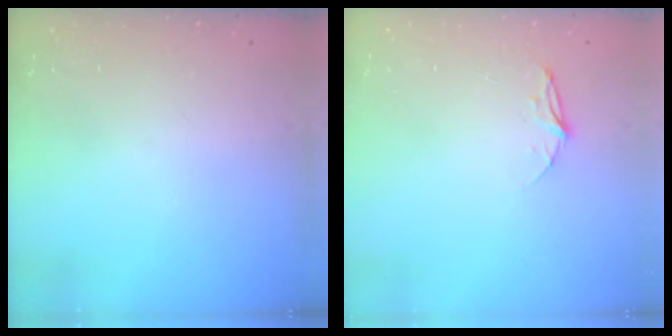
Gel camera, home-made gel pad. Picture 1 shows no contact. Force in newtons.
{"total": 4.4, "press": 4.4, "slide": 0.4}